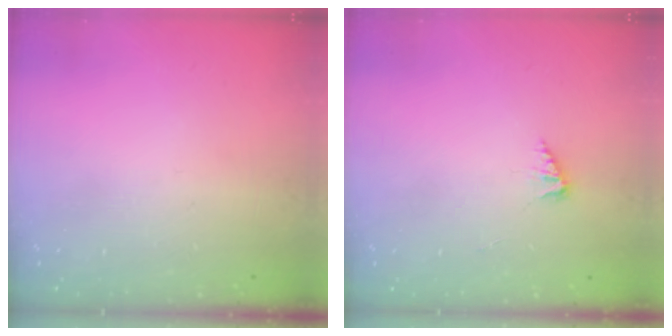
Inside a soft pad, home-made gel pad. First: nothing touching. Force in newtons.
{"total": 2.2, "press": 2.2, "slide": 0.2}